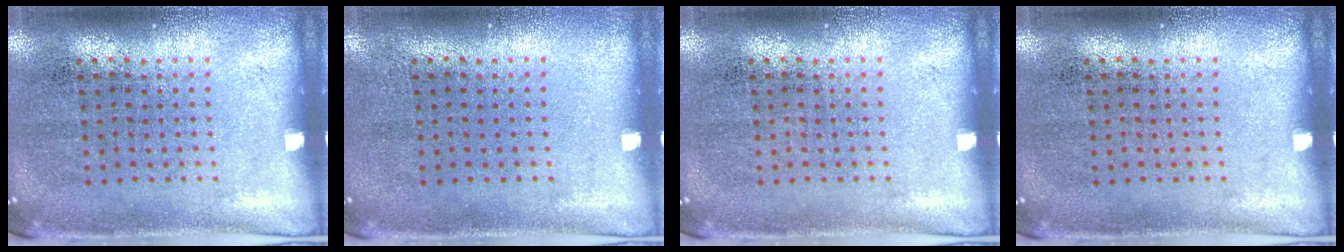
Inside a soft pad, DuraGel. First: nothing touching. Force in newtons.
{"total": 0.0}
{"total": 0.0}
{"total": 0.0}